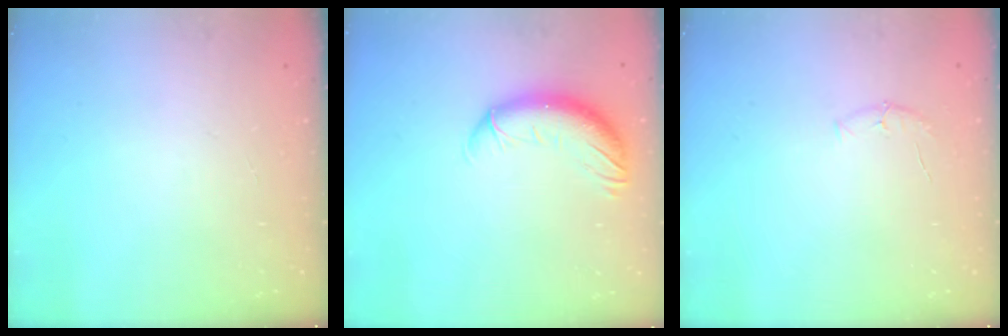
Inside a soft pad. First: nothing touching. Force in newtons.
{"total": 11.8, "press": 11.4, "slide": 2.7}
{"total": 4.8, "press": 4.6, "slide": 1.2}